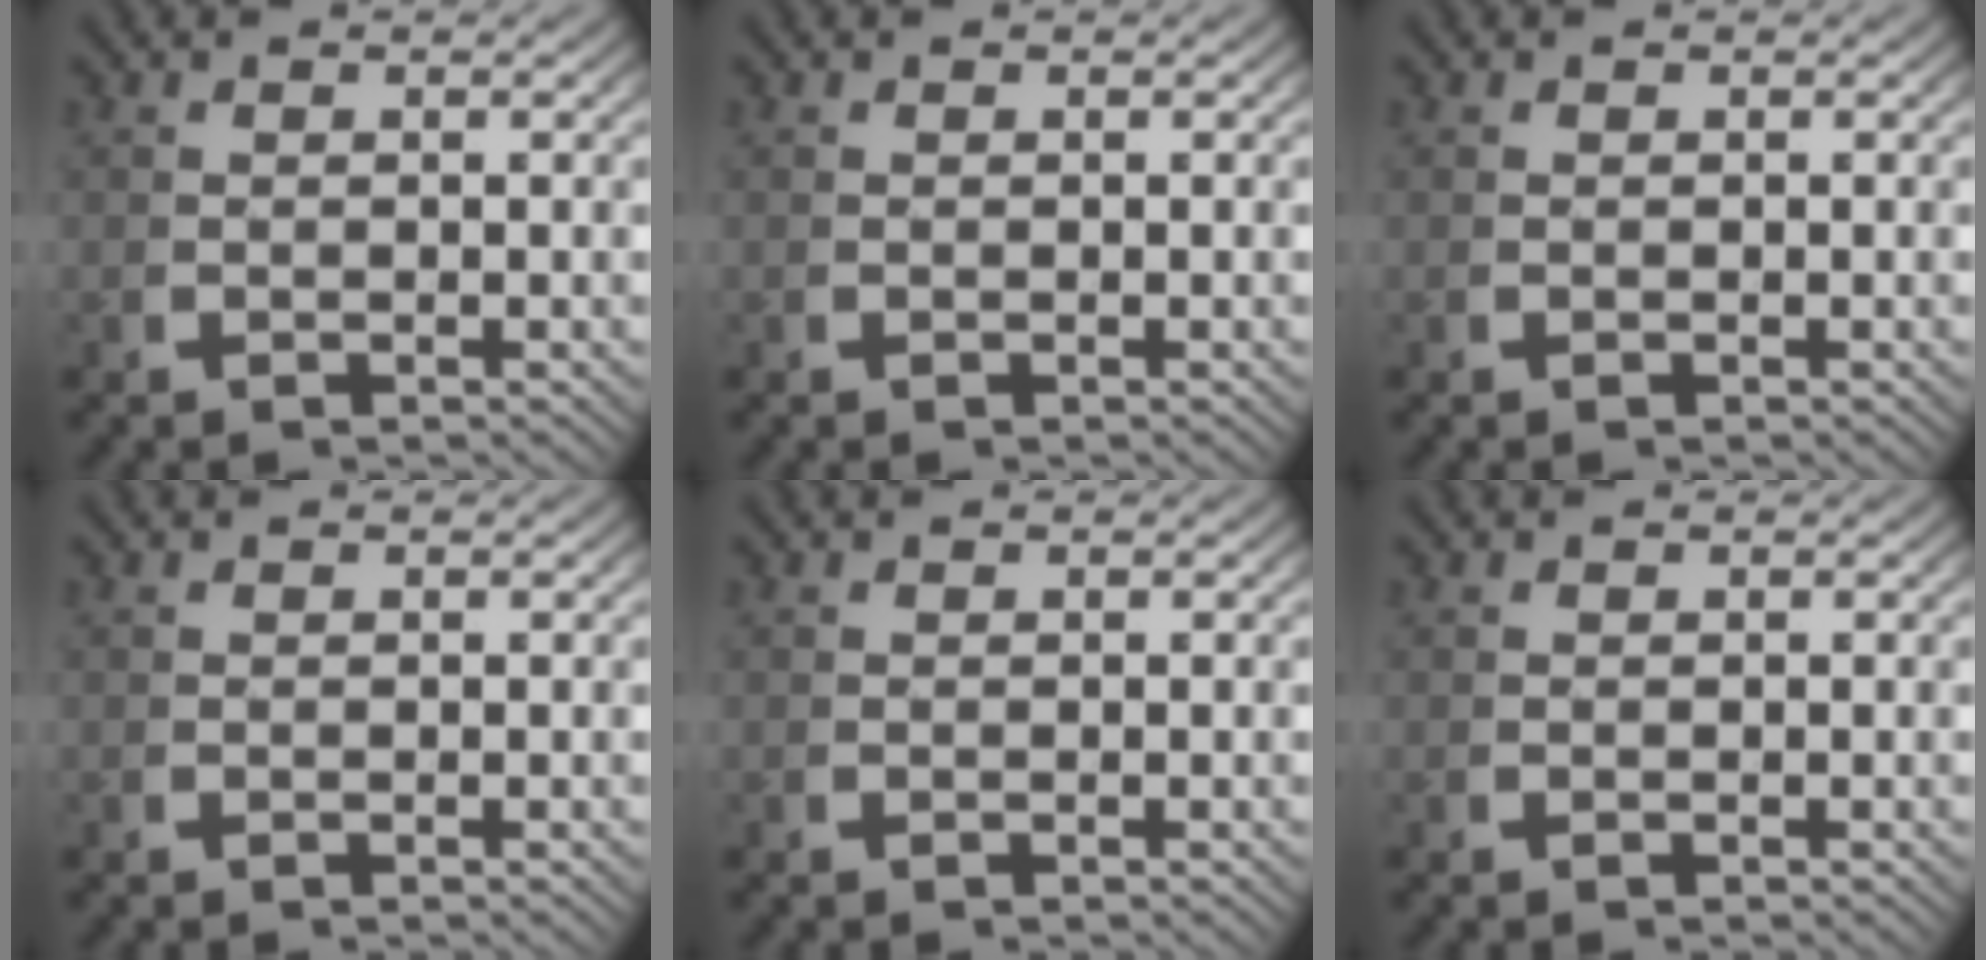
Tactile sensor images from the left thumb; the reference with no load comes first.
{"total": 0.0}
{"total": 0.0}
{"total": 0.0}
{"total": 0.0}
{"total": 0.0}